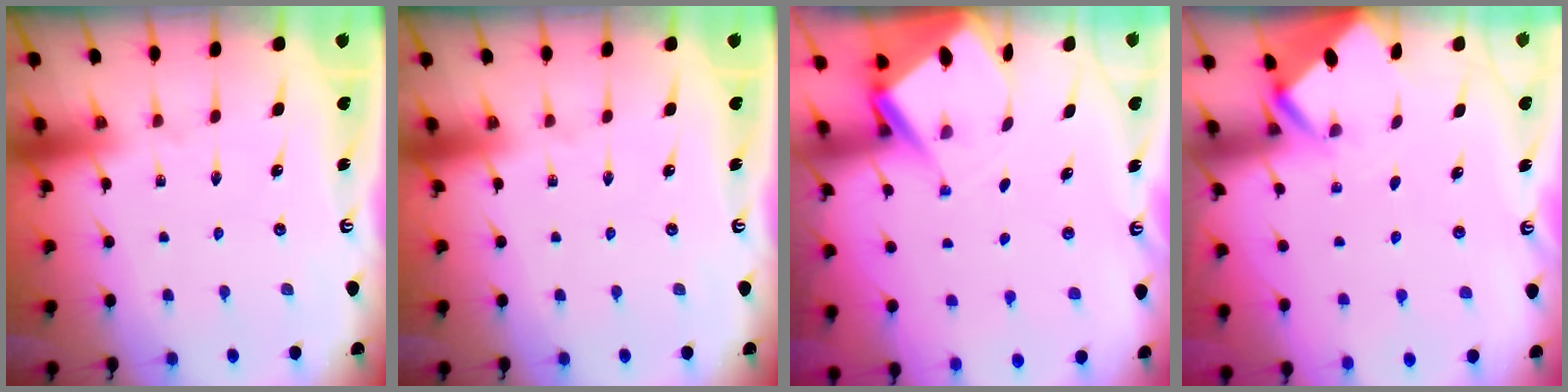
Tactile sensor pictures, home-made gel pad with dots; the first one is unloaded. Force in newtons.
{"total": 0.0}
{"total": 6.1, "press": 6.1, "slide": 0.6}
{"total": 2.9, "press": 2.9, "slide": 0.3}